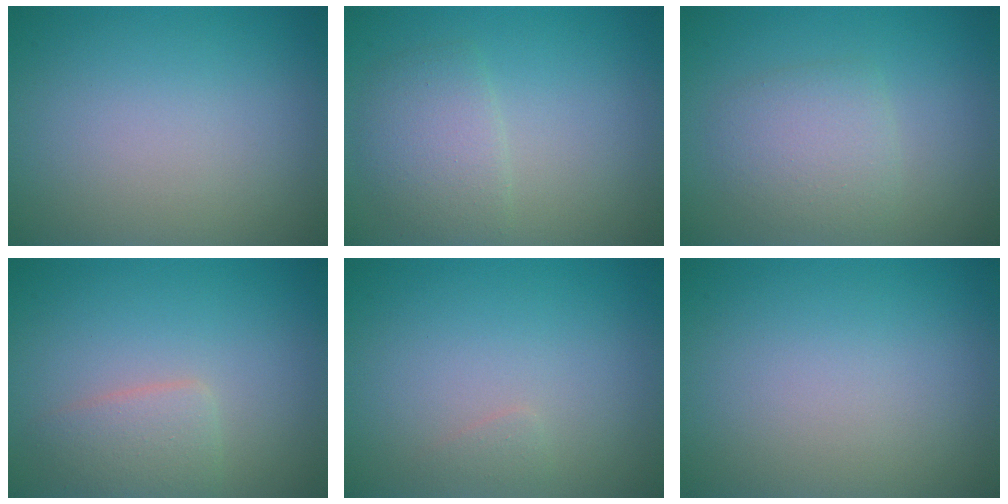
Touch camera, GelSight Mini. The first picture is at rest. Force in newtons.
{"total": 2.9, "press": 2.9, "slide": 0.1}
{"total": 2.9, "press": 2.9, "slide": 0.0}
{"total": 2.4, "press": 2.4, "slide": 0.1}
{"total": 0.6, "press": 0.6, "slide": 0.1}
{"total": 0.0}